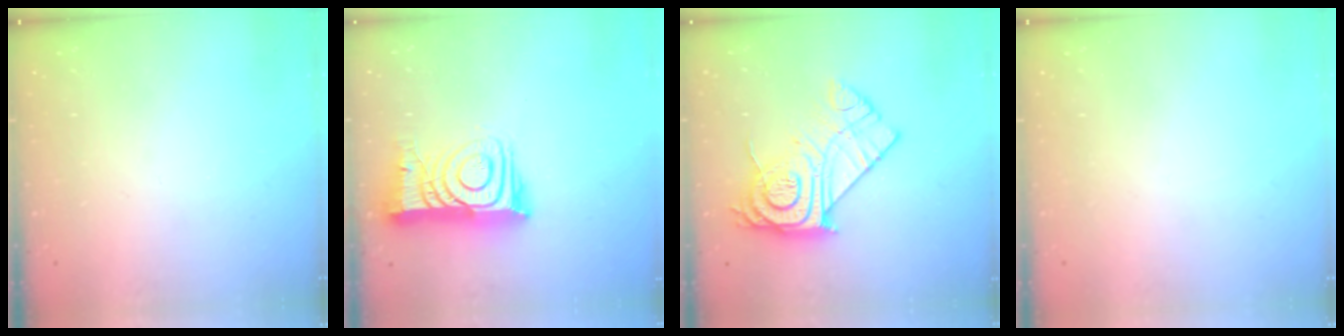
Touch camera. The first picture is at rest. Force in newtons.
{"total": 12.5, "press": 12.4, "slide": 1.3}
{"total": 16.3, "press": 16.2, "slide": 1.2}
{"total": 1.8, "press": 1.8, "slide": 0.1}